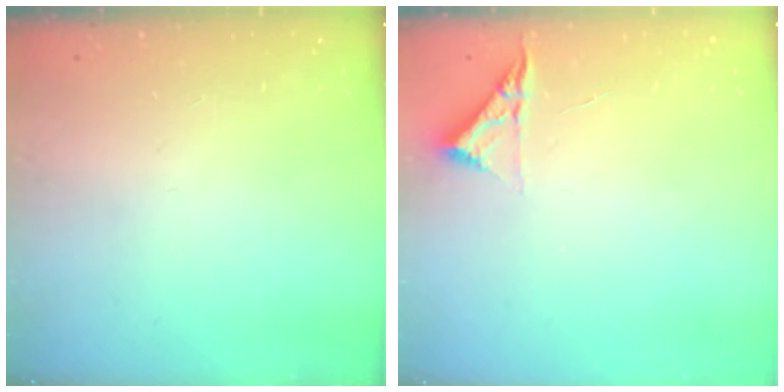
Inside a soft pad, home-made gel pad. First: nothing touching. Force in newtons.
{"total": 5.1, "press": 5.0, "slide": 0.7}